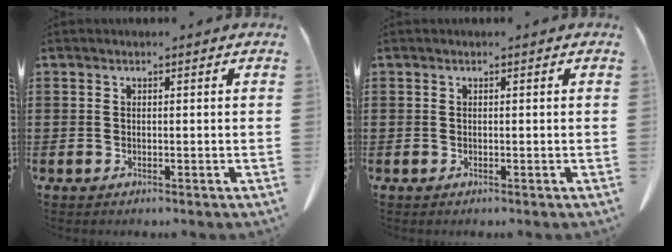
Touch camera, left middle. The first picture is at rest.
{"total": 0.0}